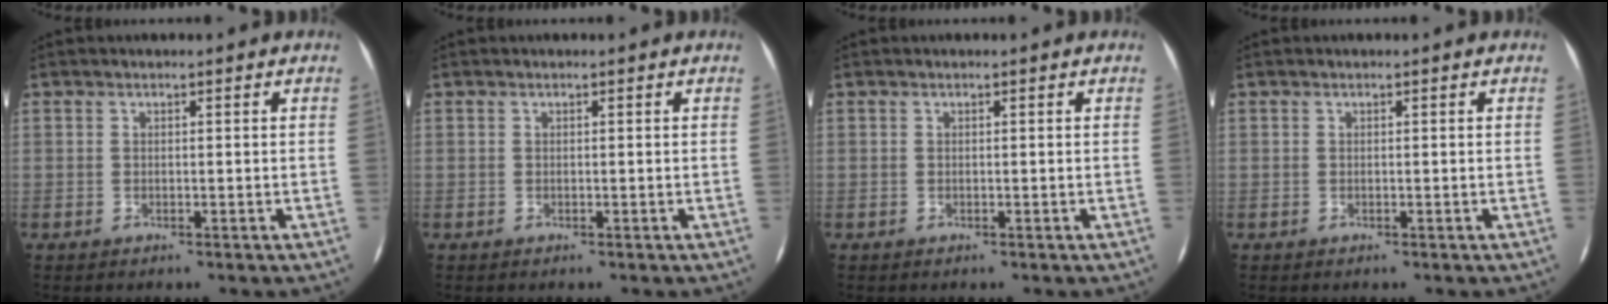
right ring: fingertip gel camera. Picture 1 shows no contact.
{"total": 0.0}
{"total": 0.0}
{"total": 0.0}